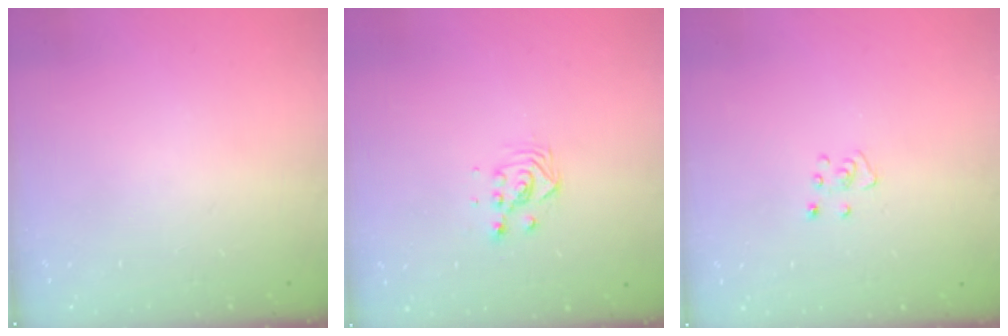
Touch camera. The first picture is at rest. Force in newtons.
{"total": 3.4, "press": 3.4, "slide": 0.2}
{"total": 3.8, "press": 3.8, "slide": 0.3}